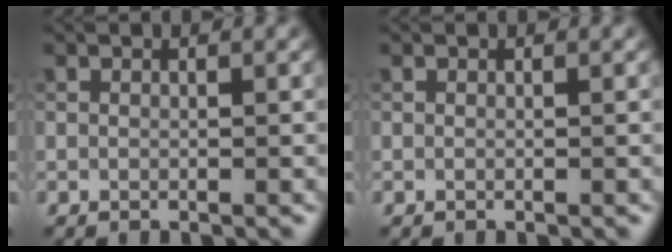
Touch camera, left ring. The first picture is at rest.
{"total": 0.0}